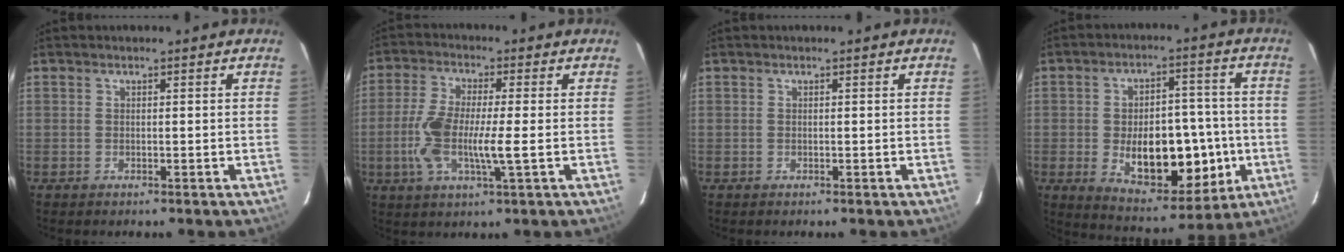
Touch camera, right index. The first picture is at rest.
{"total": 9.5, "force": [-1.4, 1.4, 9.3], "torque": [-0.196, -0.004, -0.030]}
{"total": 0.0}
{"total": 15.6, "force": [-3.0, 7.9, 13.1], "torque": [-0.192, 0.011, -0.028]}